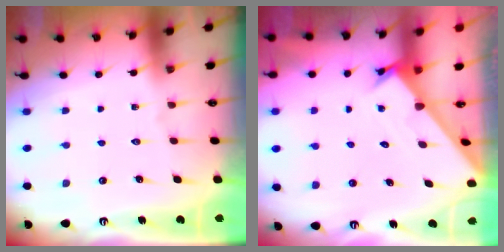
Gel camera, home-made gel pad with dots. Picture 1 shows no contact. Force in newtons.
{"total": 1.6, "press": 1.6, "slide": 0.1}